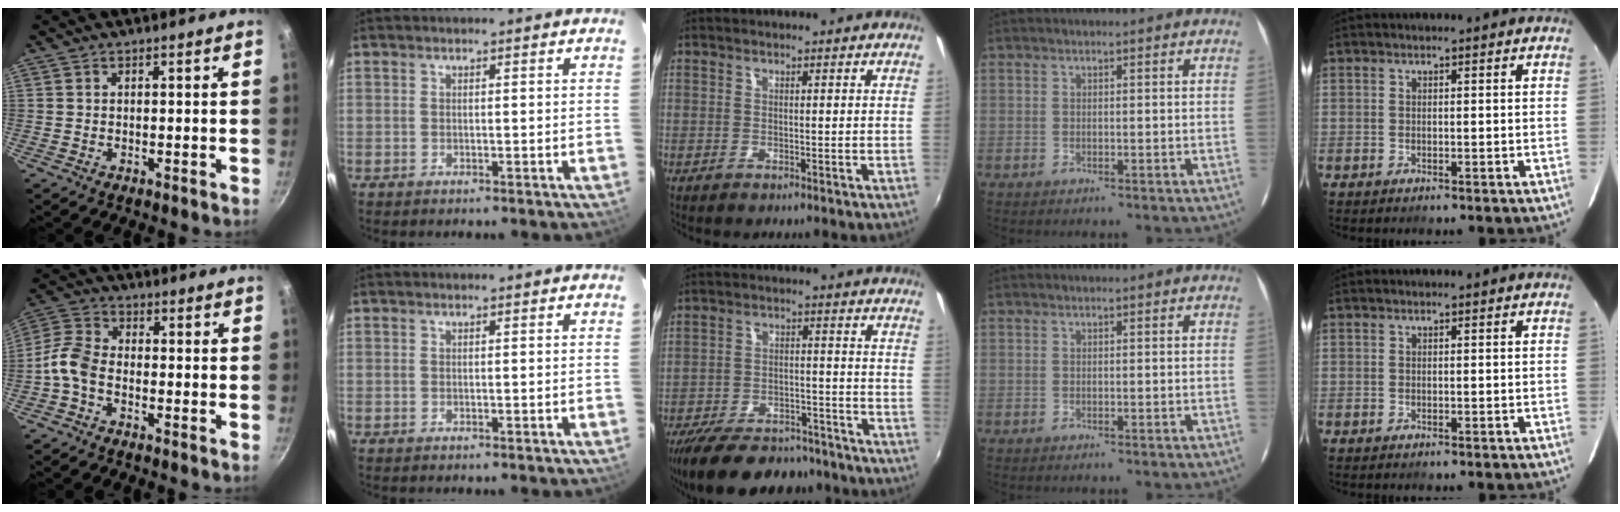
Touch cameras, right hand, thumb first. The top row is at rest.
{"thumb": {"total": 6.4, "force": [-2.9, 3.8, 4.3], "torque": [-0.093, 0.034, -0.074]}, "middle": {"total": 19.3, "force": [-15.6, 7.7, 8.3], "torque": [-0.181, -0.003, -0.225]}}